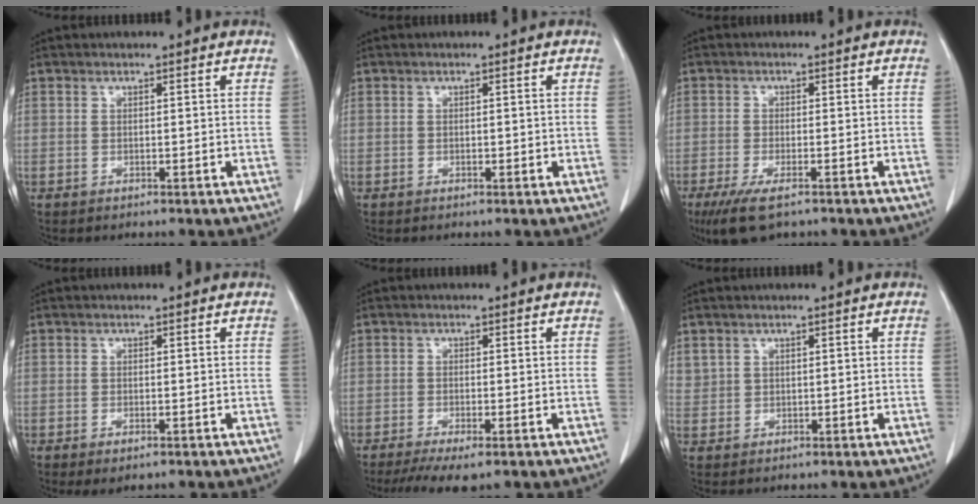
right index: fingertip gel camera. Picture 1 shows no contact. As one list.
[{"total": 0.5, "force": [-0.1, 0.4, 0.3], "torque": [0.000, 0.002, -0.001]}, {"total": 6.1, "force": [-4.0, 1.7, 4.2], "torque": [-0.080, -0.015, -0.066]}, {"total": 1.8, "force": [-1.0, 0.8, 1.3], "torque": [-0.018, -0.003, -0.008]}, {"total": 5.4, "force": [-3.8, 1.2, 3.7], "torque": [-0.056, -0.014, -0.058]}, {"total": 1.6, "force": [1.0, 1.2, 0.2], "torque": [0.004, 0.006, 0.019]}]